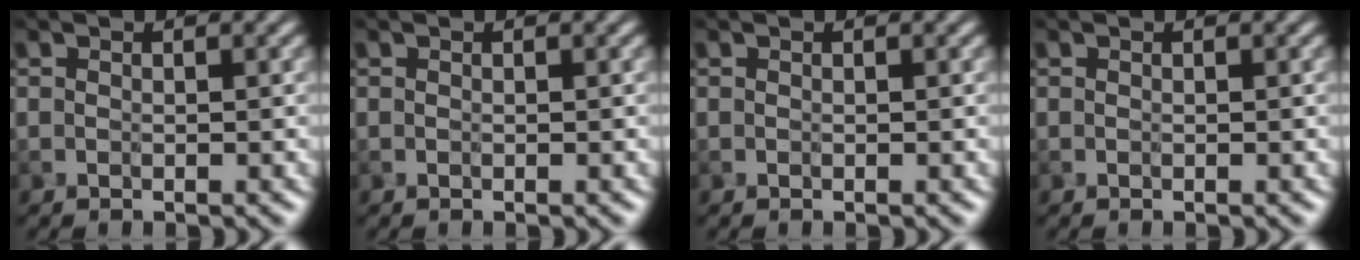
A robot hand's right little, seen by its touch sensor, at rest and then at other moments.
{"total": 0.0}
{"total": 0.0}
{"total": 0.0}